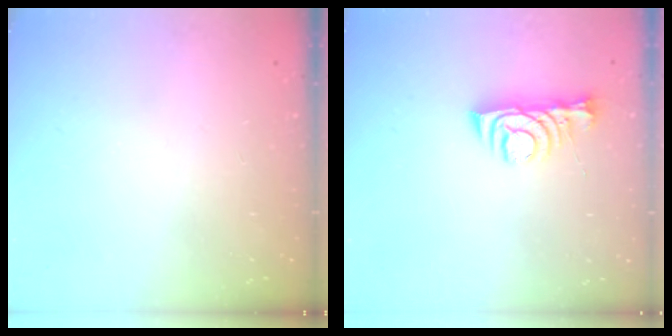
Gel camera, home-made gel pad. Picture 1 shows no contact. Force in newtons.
{"total": 7.0, "press": 7.0, "slide": 0.8}